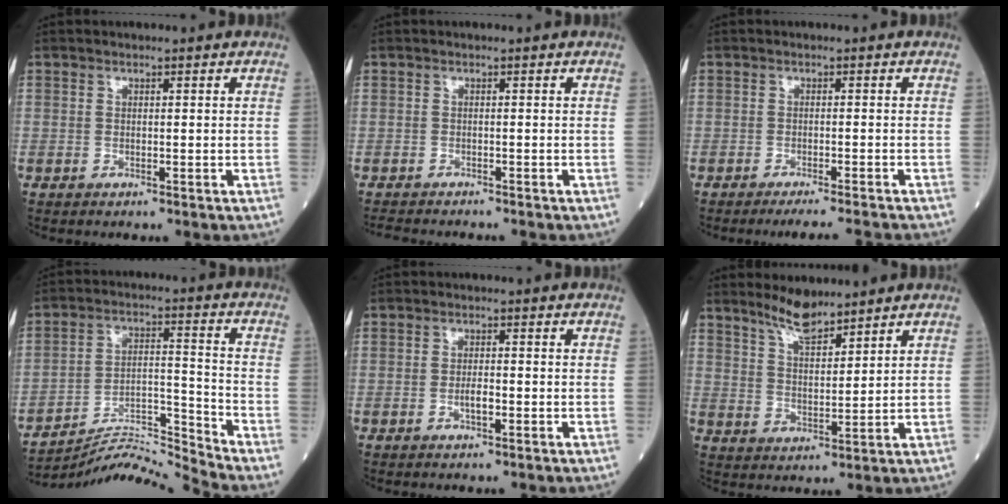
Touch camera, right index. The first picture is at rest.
{"total": 3.1, "force": [-3.0, 0.7, 0.6], "torque": [-0.010, -0.010, -0.049]}
{"total": 6.7, "force": [-6.2, -0.6, 2.5], "torque": [-0.019, -0.016, -0.085]}
{"total": 10.9, "force": [-10.4, -3.4, 0.1], "torque": [-0.007, 0.034, -0.185]}
{"total": 1.9, "force": [-0.7, 0.5, 1.7], "torque": [-0.030, 0.002, -0.012]}
{"total": 5.8, "force": [5.1, 1.0, 2.6], "torque": [-0.057, -0.003, 0.099]}